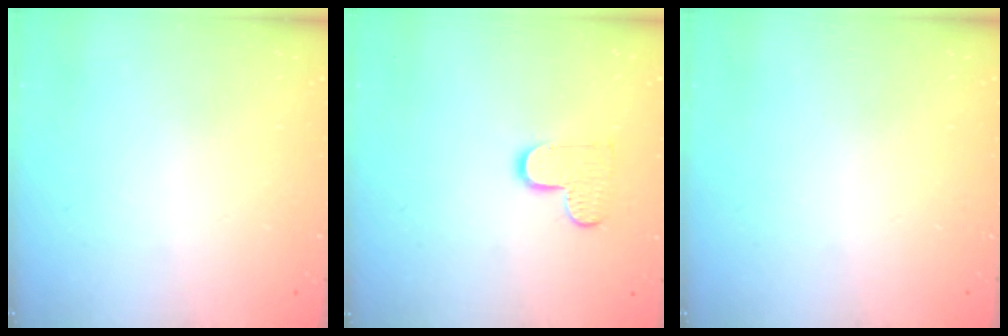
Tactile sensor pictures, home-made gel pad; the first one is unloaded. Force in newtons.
{"total": 8.2, "press": 8.1, "slide": 0.2}
{"total": 0.0}